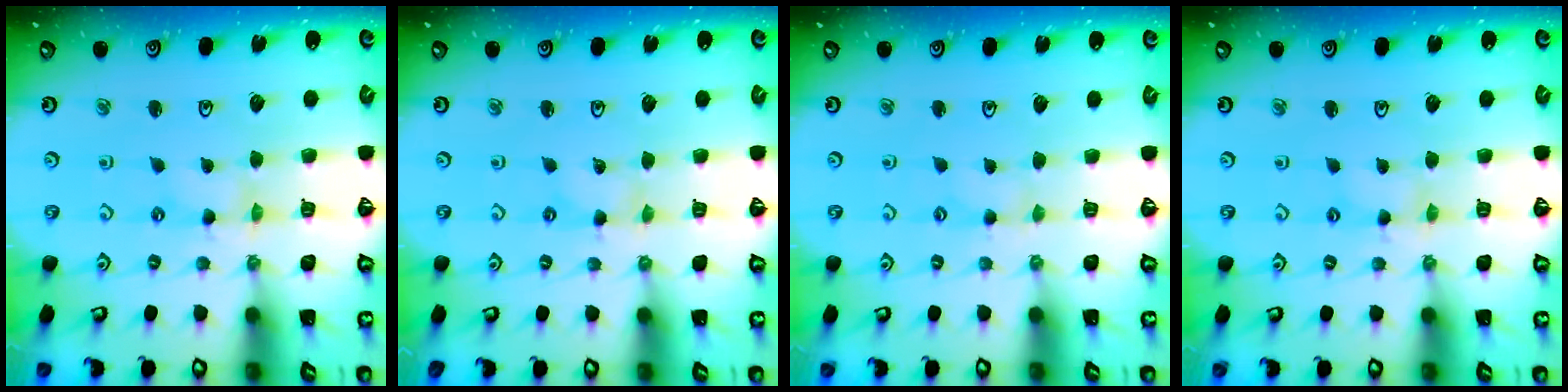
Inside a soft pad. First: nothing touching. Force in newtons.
{"total": 0.0}
{"total": 1.7, "press": 1.7, "slide": 0.2}
{"total": 2.2, "press": 2.2, "slide": 0.3}